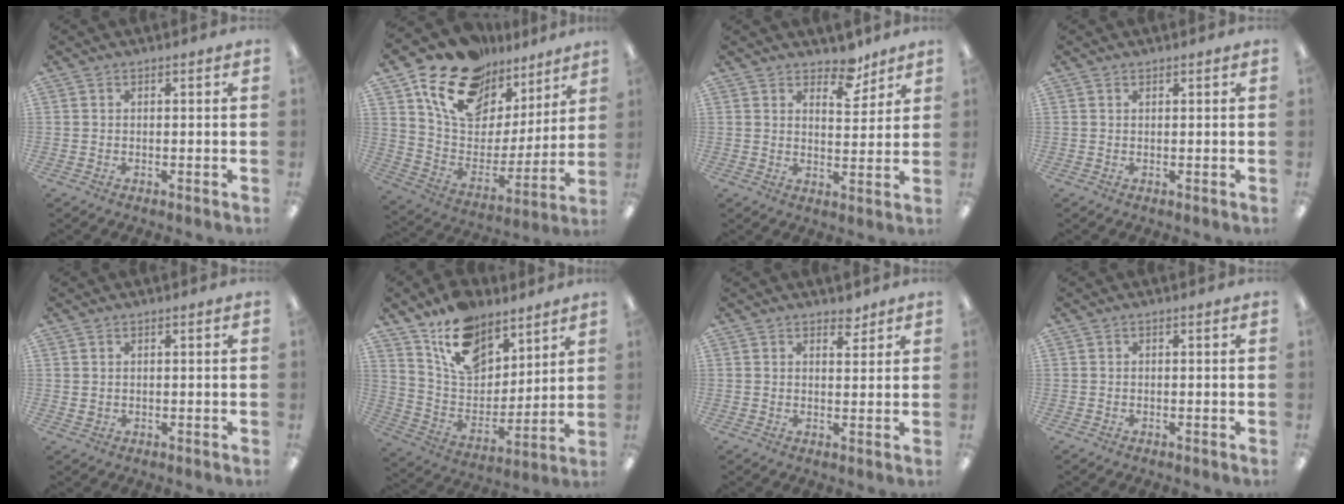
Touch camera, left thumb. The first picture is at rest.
{"total": 18.4, "force": [13.0, 10.8, 7.4], "torque": [-0.146, -0.081, 0.234]}
{"total": 7.0, "force": [5.7, 3.1, 2.6], "torque": [-0.018, -0.038, 0.097]}
{"total": 0.7, "force": [0.6, 0.2, 0.2], "torque": [-0.004, 0.000, 0.012]}
{"total": 1.0, "force": [0.8, 0.6, 0.2], "torque": [0.003, -0.004, 0.013]}
{"total": 15.6, "force": [10.8, 8.9, 6.8], "torque": [-0.134, -0.054, 0.205]}
{"total": 3.2, "force": [2.7, 1.4, 1.0], "torque": [0.010, -0.019, 0.044]}
{"total": 0.0}